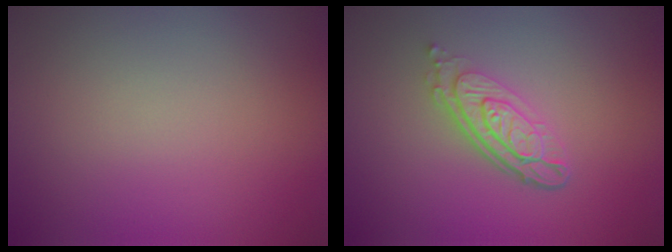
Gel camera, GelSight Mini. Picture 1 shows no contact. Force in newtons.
{"total": 4.3, "press": 3.0, "slide": 3.1}